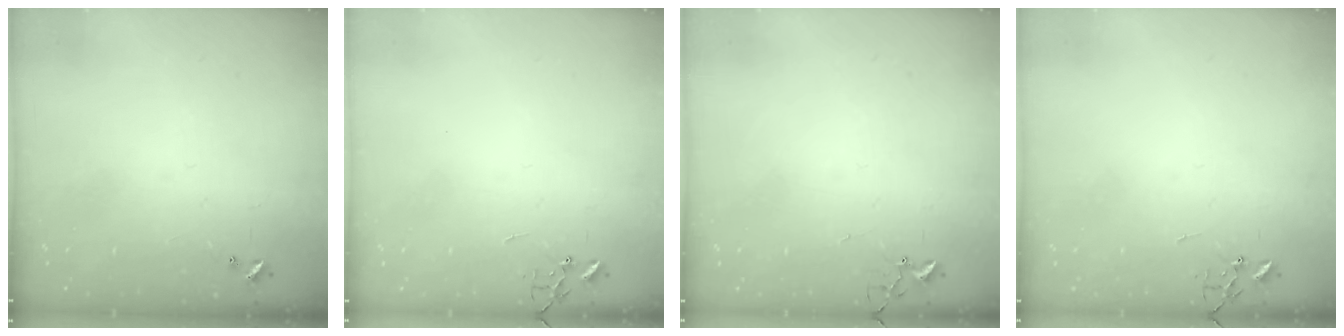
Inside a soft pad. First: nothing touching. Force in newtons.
{"total": 0.0}
{"total": 5.1, "press": 5.1, "slide": 0.3}
{"total": 0.0}